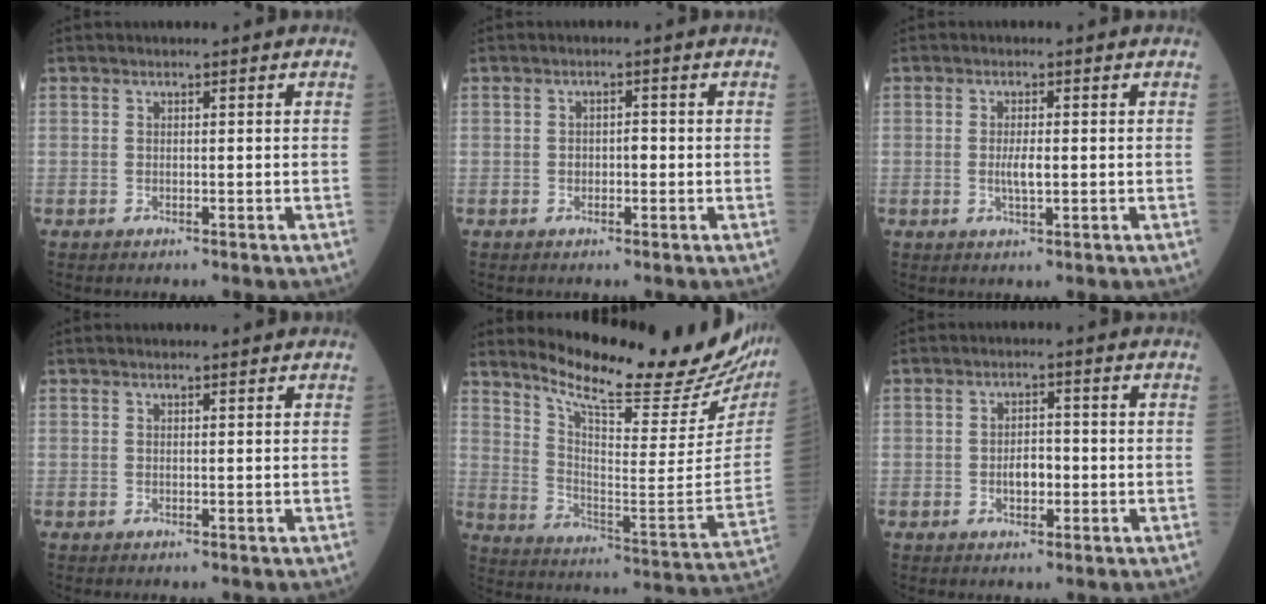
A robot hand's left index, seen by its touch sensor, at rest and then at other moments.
{"total": 1.7, "force": [-0.3, 1.0, 1.4], "torque": [-0.018, 0.005, -0.005]}
{"total": 2.6, "force": [-0.2, 0.6, 2.5], "torque": [-0.052, -0.002, -0.002]}
{"total": 0.9, "force": [0.9, 0.0, 0.3], "torque": [-0.006, 0.007, 0.016]}
{"total": 24.6, "force": [21.8, 2.6, 11.1], "torque": [-0.184, -0.088, 0.299]}
{"total": 3.1, "force": [-0.8, 1.7, 2.5], "torque": [-0.042, 0.005, -0.011]}